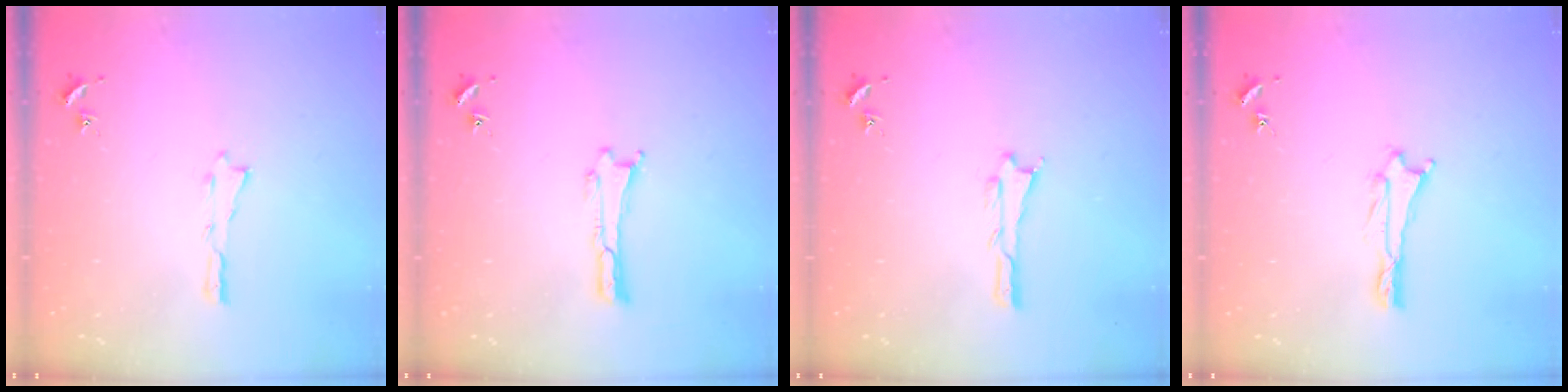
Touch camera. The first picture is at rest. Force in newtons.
{"total": 0.0}
{"total": 0.6, "press": 0.6, "slide": 0.1}
{"total": 1.0, "press": 1.0, "slide": 0.2}